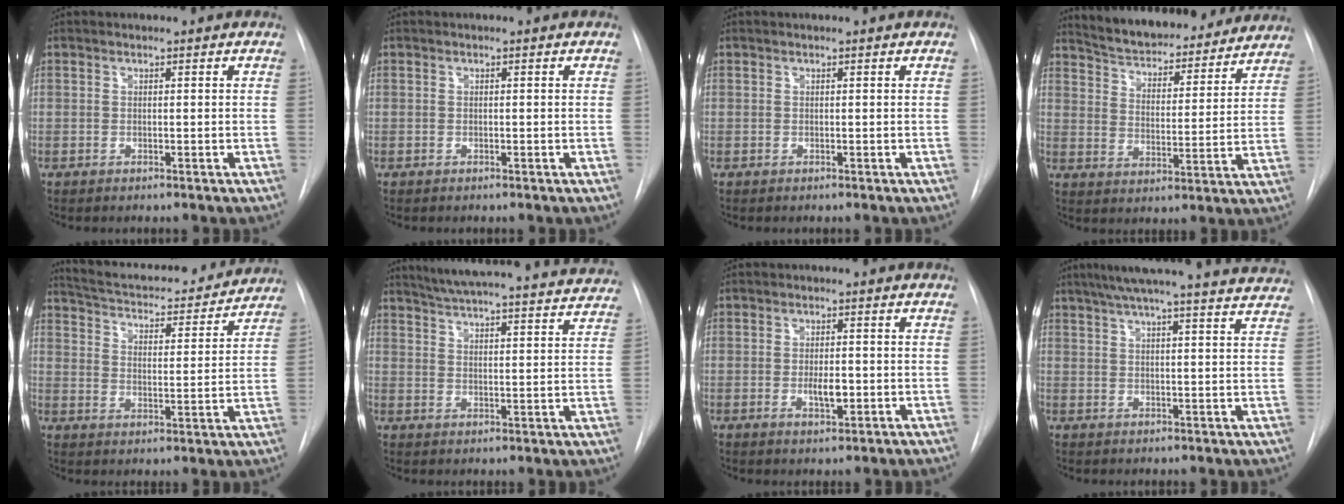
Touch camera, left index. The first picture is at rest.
{"total": 0.0}
{"total": 0.6, "force": [0.6, 0.0, 0.2], "torque": [-0.002, 0.005, 0.008]}
{"total": 22.3, "force": [20.3, 5.7, 7.2], "torque": [-0.109, -0.004, 0.276]}
{"total": 21.3, "force": [19.7, 4.5, 6.8], "torque": [-0.107, -0.006, 0.266]}
{"total": 27.3, "force": [25.4, 2.8, 9.6], "torque": [-0.156, -0.047, 0.315]}
{"total": 3.2, "force": [-0.6, 1.2, 2.9], "torque": [-0.049, -0.001, -0.007]}
{"total": 22.7, "force": [20.7, 1.2, 9.3], "torque": [-0.143, -0.020, 0.250]}